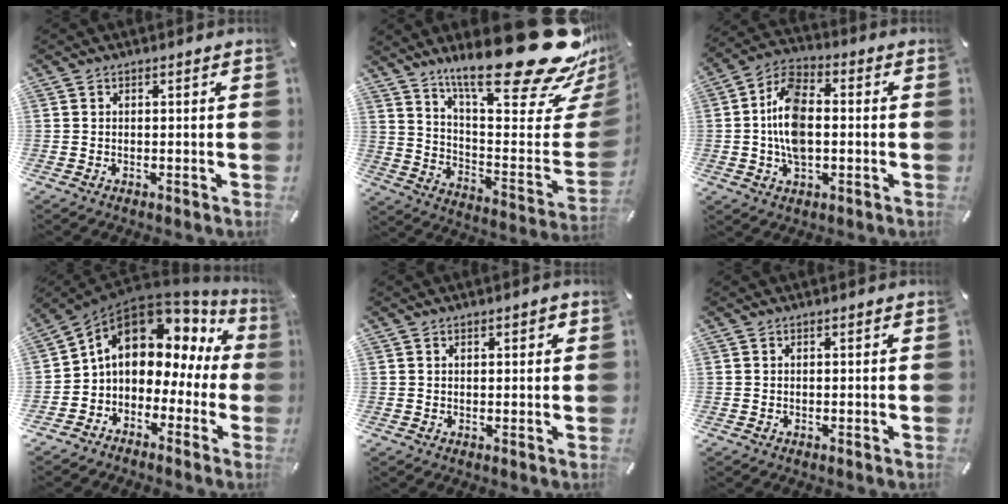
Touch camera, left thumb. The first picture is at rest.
{"total": 30.4, "force": [22.6, 5.9, 19.5], "torque": [-0.270, -0.180, 0.364]}
{"total": 11.3, "force": [-0.6, 6.8, 9.0], "torque": [-0.196, 0.009, -0.010]}
{"total": 10.7, "force": [3.9, 7.9, 6.1], "torque": [-0.107, -0.022, 0.067]}
{"total": 1.7, "force": [1.0, 0.7, 1.1], "torque": [-0.024, 0.002, 0.017]}
{"total": 0.0}